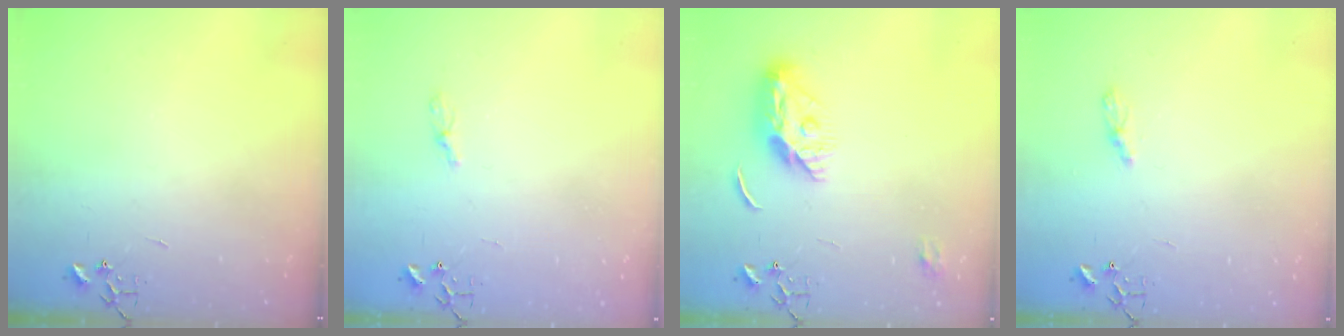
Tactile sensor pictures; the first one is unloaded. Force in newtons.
{"total": 4.4, "press": 4.4, "slide": 0.6}
{"total": 11.3, "press": 11.3, "slide": 0.7}
{"total": 4.7, "press": 4.7, "slide": 0.4}